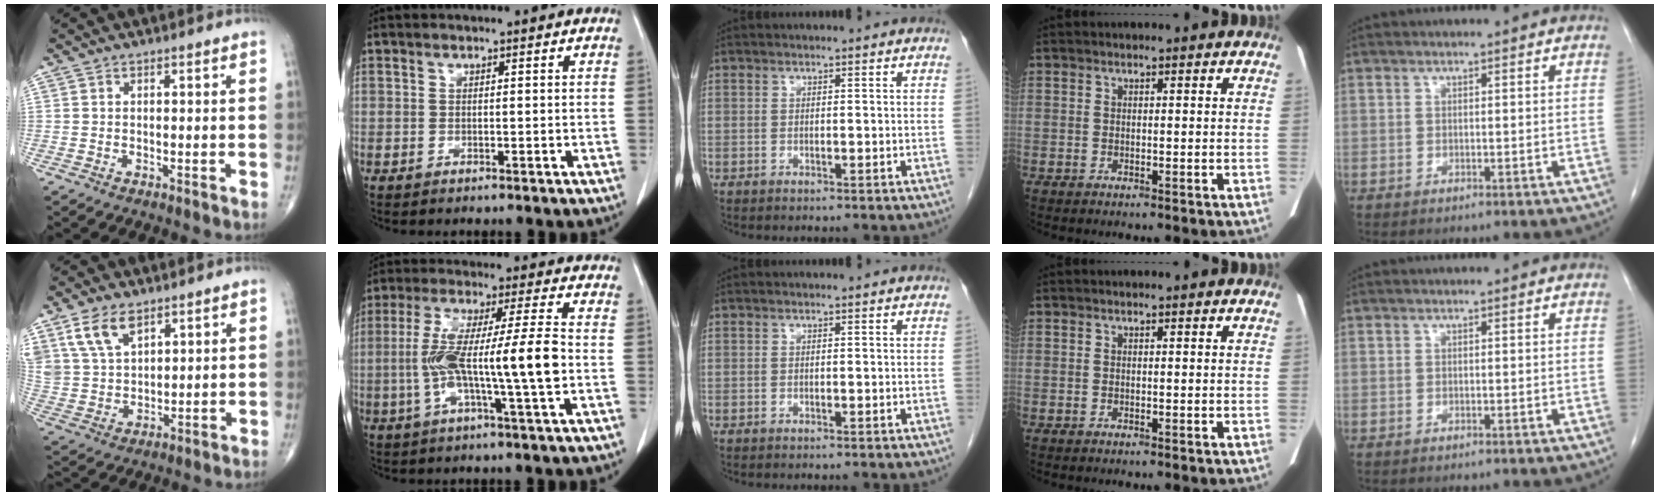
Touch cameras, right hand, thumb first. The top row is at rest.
{"thumb": {"total": 9.6, "force": [5.7, 5.3, 5.5], "torque": [-0.098, -0.015, 0.124]}, "index": {"total": 13.1, "force": [-1.9, -0.3, 12.9], "torque": [-0.246, 0.011, -0.038]}}